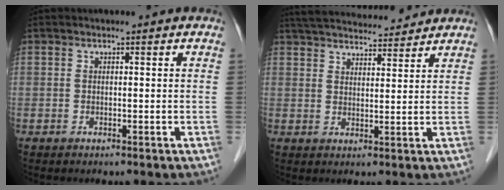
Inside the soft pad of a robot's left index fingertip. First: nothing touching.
{"total": 16.0, "force": [14.9, 2.6, 5.2], "torque": [-0.091, 0.039, 0.225]}